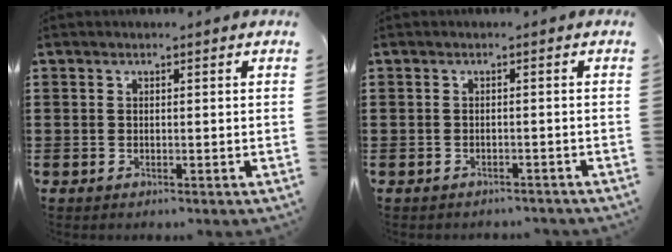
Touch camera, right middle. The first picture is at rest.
{"total": 1.1, "force": [-1.1, 0.1, 0.0], "torque": [-0.005, -0.001, -0.023]}